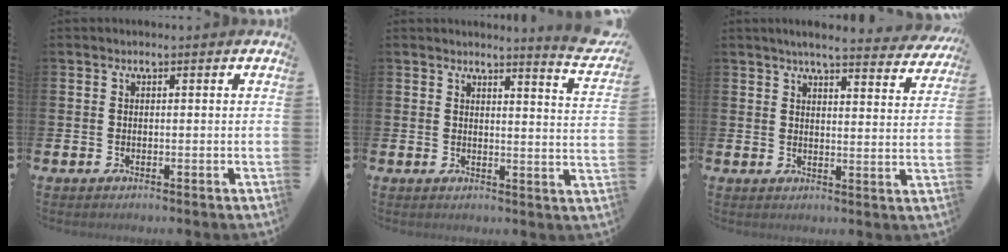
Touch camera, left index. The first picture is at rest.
{"total": 3.8, "force": [3.6, -0.4, 1.0], "torque": [-0.004, -0.040, 0.055]}
{"total": 4.9, "force": [4.6, 0.0, 1.6], "torque": [-0.036, -0.031, 0.077]}